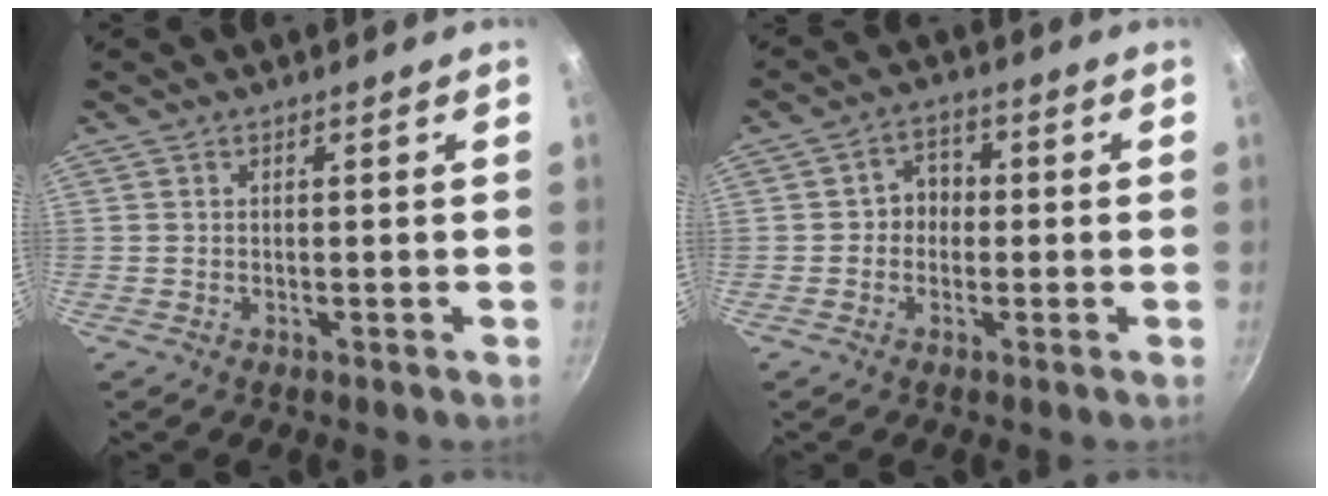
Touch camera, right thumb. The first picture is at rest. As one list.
[{"total": 4.7, "force": [-0.3, 4.0, 2.4], "torque": [-0.011, 0.018, -0.015]}]